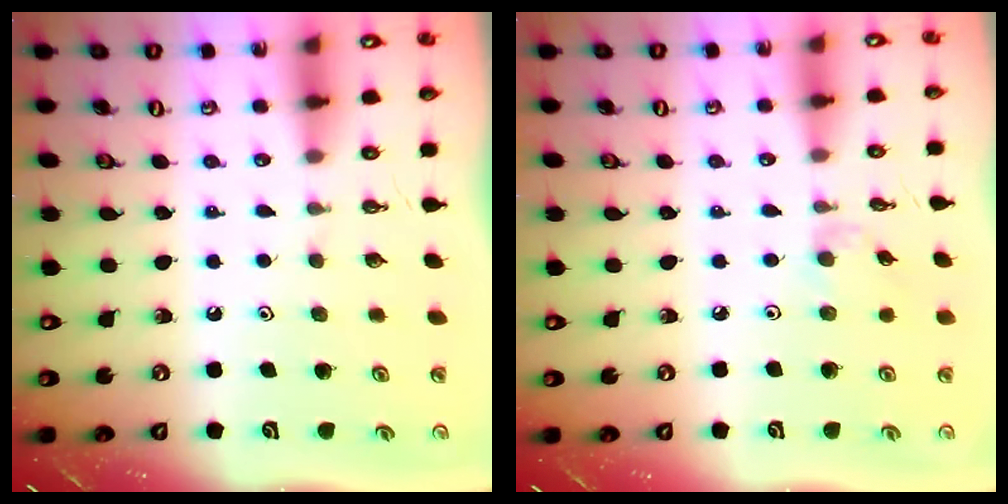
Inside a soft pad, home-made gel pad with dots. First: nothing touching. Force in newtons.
{"total": 2.5, "press": 2.5, "slide": 0.5}